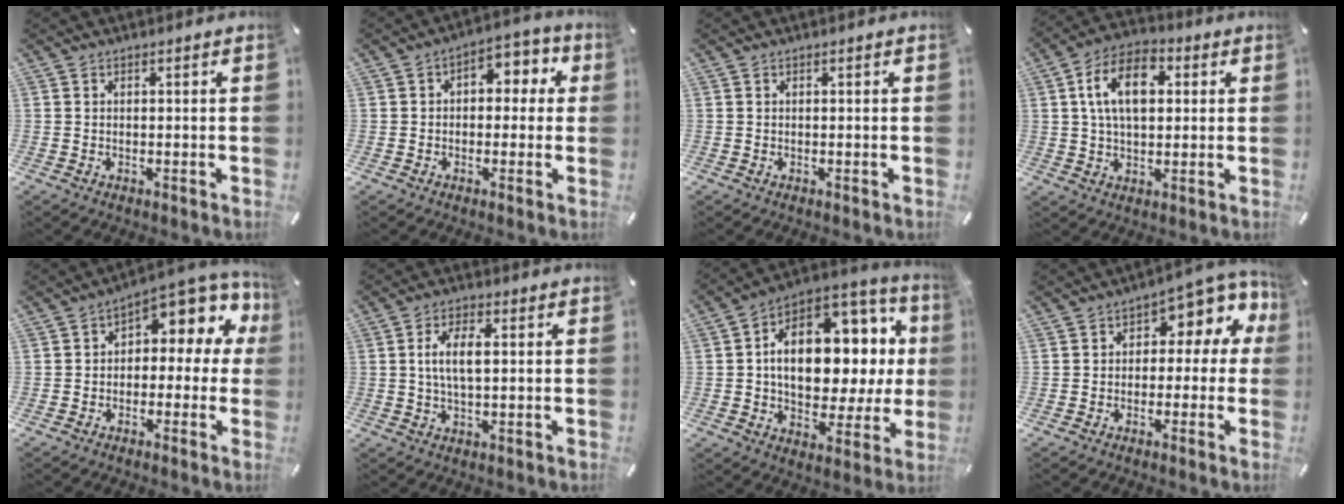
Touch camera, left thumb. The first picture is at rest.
{"total": 5.3, "force": [0.3, 4.1, 3.3], "torque": [-0.042, 0.008, -0.003]}
{"total": 0.0}
{"total": 12.6, "force": [2.7, 8.0, 9.4], "torque": [-0.180, 0.007, 0.045]}
{"total": 7.8, "force": [4.1, 4.5, 5.0], "torque": [-0.066, -0.038, 0.070]}
{"total": 6.7, "force": [0.7, 2.8, 6.1], "torque": [-0.132, 0.005, 0.007]}
{"total": 17.4, "force": [1.8, 12.0, 12.5], "torque": [-0.185, -0.020, 0.034]}
{"total": 6.8, "force": [2.2, 4.6, 4.6], "torque": [-0.053, -0.022, 0.034]}